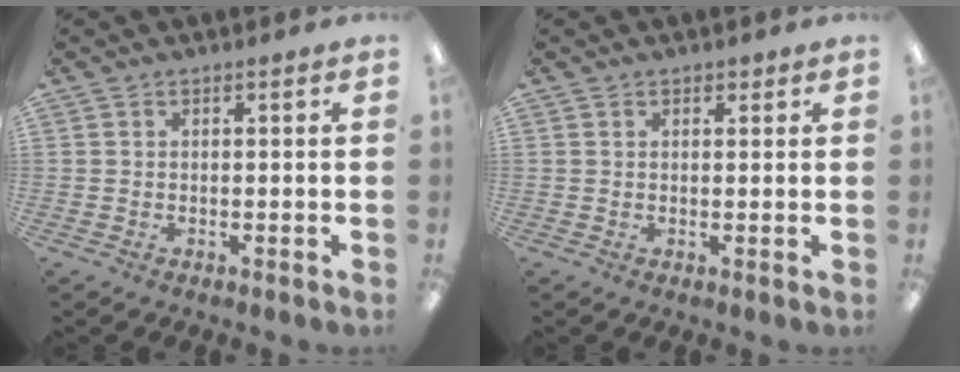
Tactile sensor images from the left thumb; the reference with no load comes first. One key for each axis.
{"total": 1.6, "fx": 1.0, "fy": 1.2, "fz": 0.4, "tx": -0.002, "ty": 0.000, "tz": 0.016}